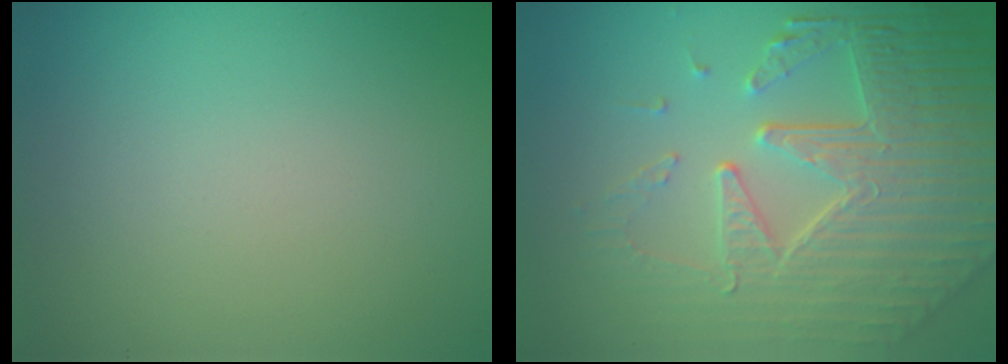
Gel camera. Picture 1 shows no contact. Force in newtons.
{"total": 8.7, "press": 6.0, "slide": 6.4}